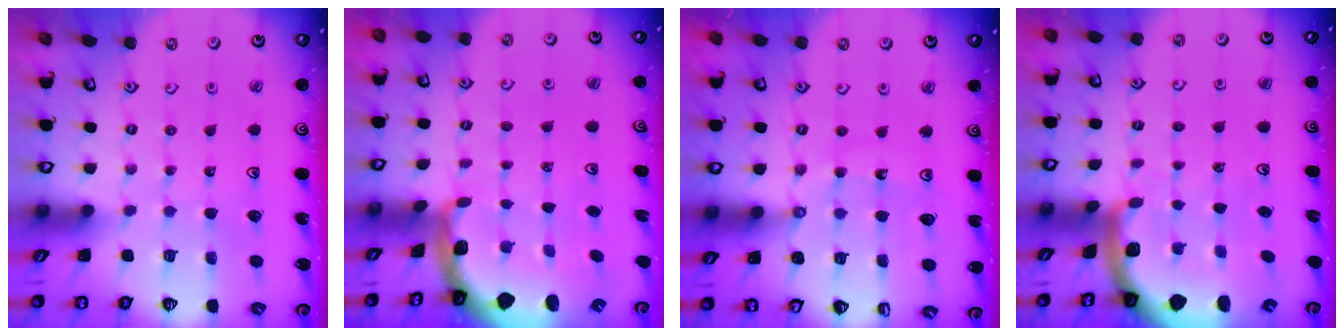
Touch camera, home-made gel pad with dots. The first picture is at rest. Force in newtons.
{"total": 1.8, "press": 1.7, "slide": 0.4}
{"total": 11.0, "press": 10.9, "slide": 1.4}
{"total": 2.4, "press": 2.4, "slide": 0.3}